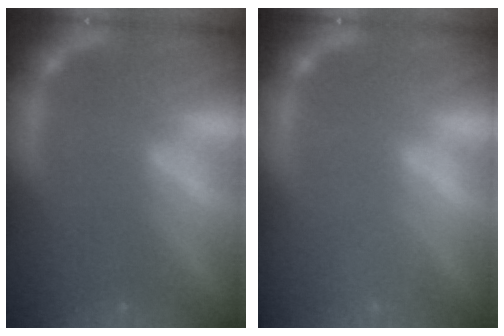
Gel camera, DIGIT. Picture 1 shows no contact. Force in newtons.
{"total": 2.4}